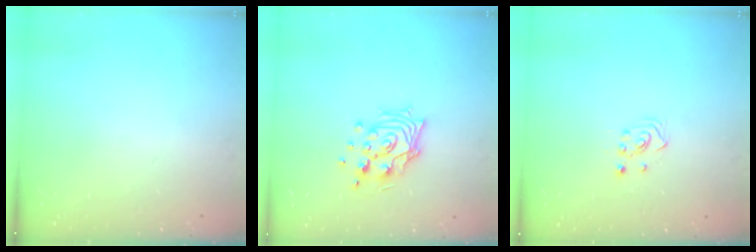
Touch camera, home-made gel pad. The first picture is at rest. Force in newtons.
{"total": 12.6, "press": 12.5, "slide": 1.7}
{"total": 2.5, "press": 2.4, "slide": 0.8}